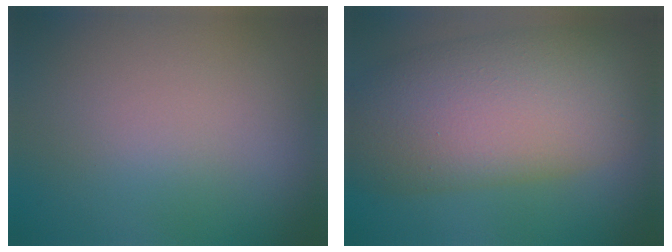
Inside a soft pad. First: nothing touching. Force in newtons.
{"total": 12.1, "press": 12.1, "slide": 0.5}